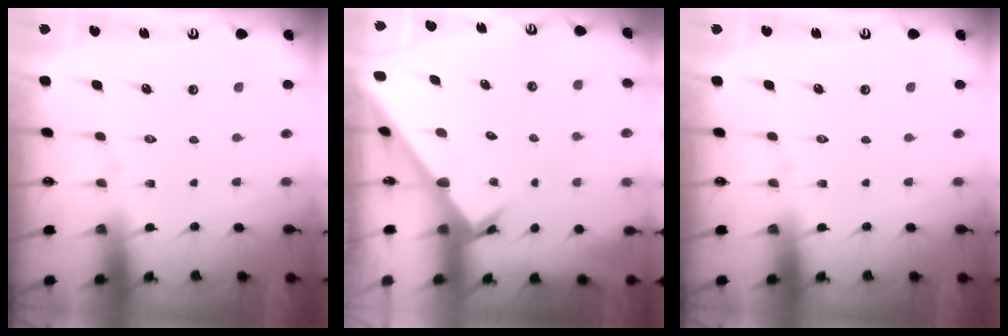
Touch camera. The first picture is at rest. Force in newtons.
{"total": 2.7, "press": 2.7, "slide": 0.2}
{"total": 0.0}